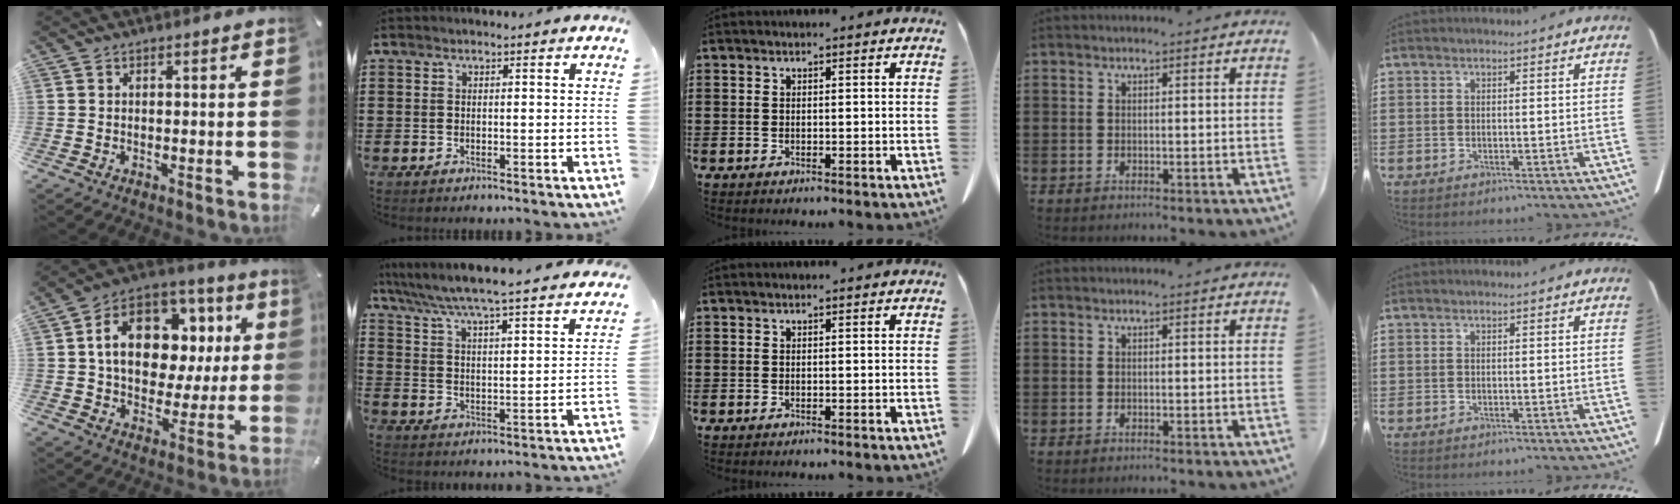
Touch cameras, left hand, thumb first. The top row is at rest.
{"thumb": {"total": 17.2, "force": [4.5, 12.4, 11.1], "torque": [-0.184, -0.011, 0.083]}, "index": {"total": 5.4, "force": [5.2, -0.7, 1.5], "torque": [-0.054, -0.044, 0.081]}}